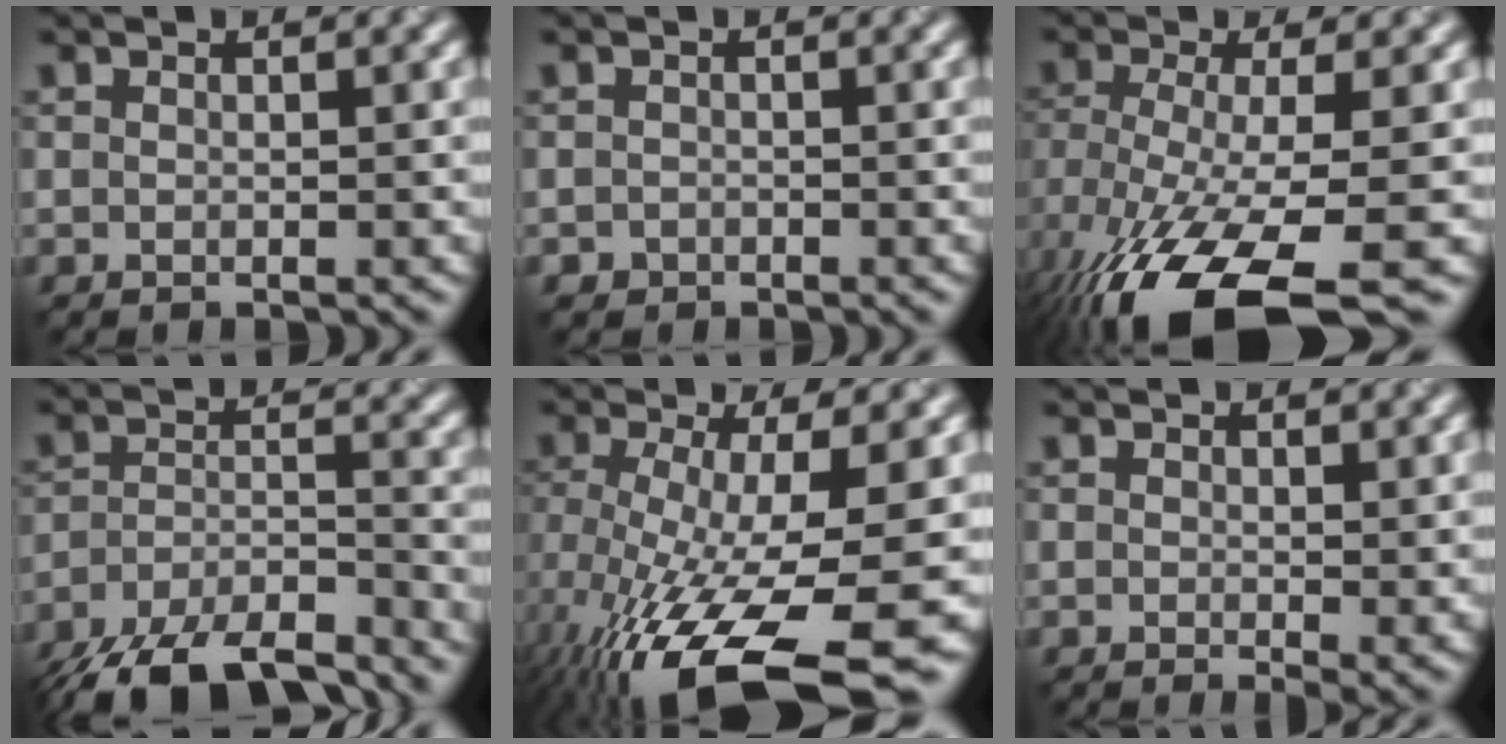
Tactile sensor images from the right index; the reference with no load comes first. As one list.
[{"total": 0.7, "force": [-0.4, 0.5, -0.1], "torque": [0.007, -0.003, -0.007]}, {"total": 11.8, "force": [-6.9, 3.3, 9.0], "torque": [-0.178, -0.022, -0.113]}, {"total": 10.2, "force": [-8.5, 2.7, 4.8], "torque": [-0.088, -0.014, -0.142]}, {"total": 15.6, "force": [-6.5, 5.4, 13.1], "torque": [-0.242, -0.036, -0.098]}, {"total": 2.0, "force": [0.4, 0.6, 1.9], "torque": [-0.021, -0.013, 0.009]}]